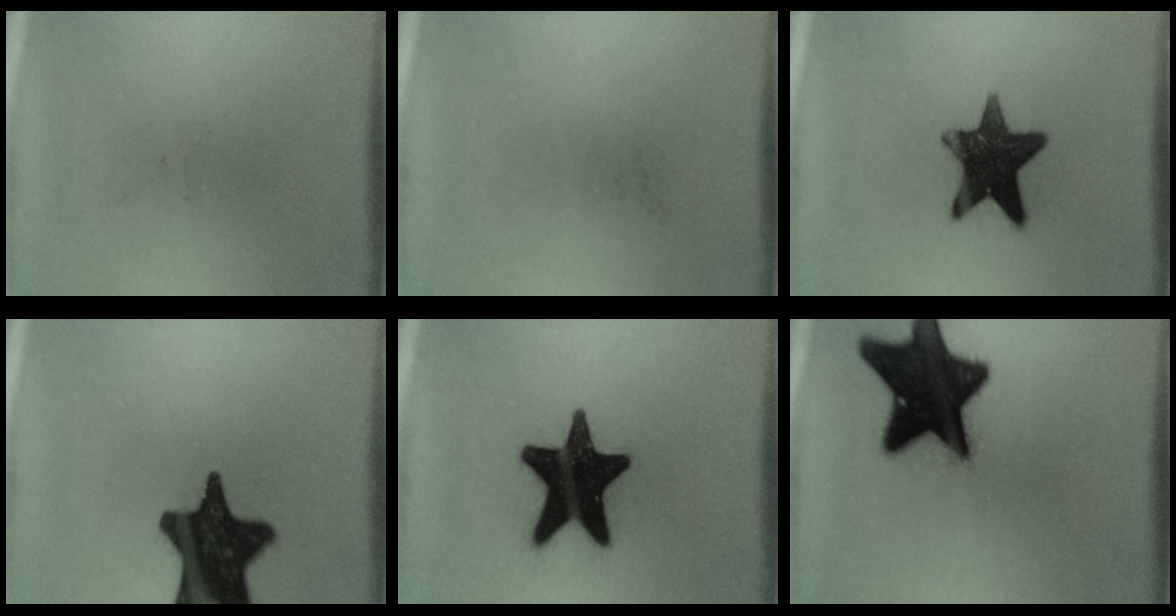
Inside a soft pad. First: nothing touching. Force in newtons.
{"total": 0.0}
{"total": 14.1}
{"total": 18.1}
{"total": 20.0}
{"total": 20.0}